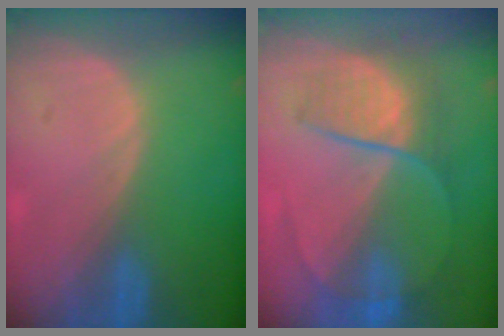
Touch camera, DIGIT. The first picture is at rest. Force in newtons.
{"total": 6.9, "press": 6.6, "slide": 1.7}